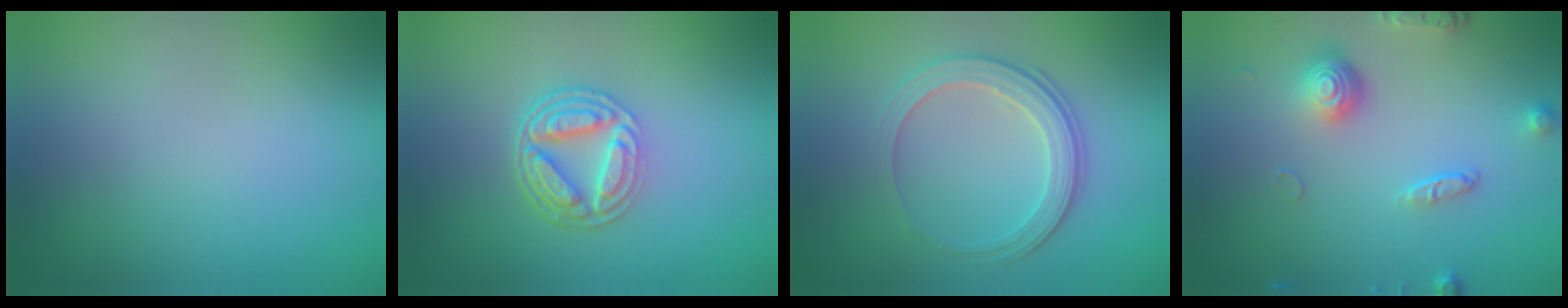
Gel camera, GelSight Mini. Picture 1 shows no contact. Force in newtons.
{"total": 5.0, "press": 3.7, "slide": 3.4}
{"total": 3.3, "press": 2.9, "slide": 1.6}
{"total": 4.2, "press": 3.0, "slide": 2.9}